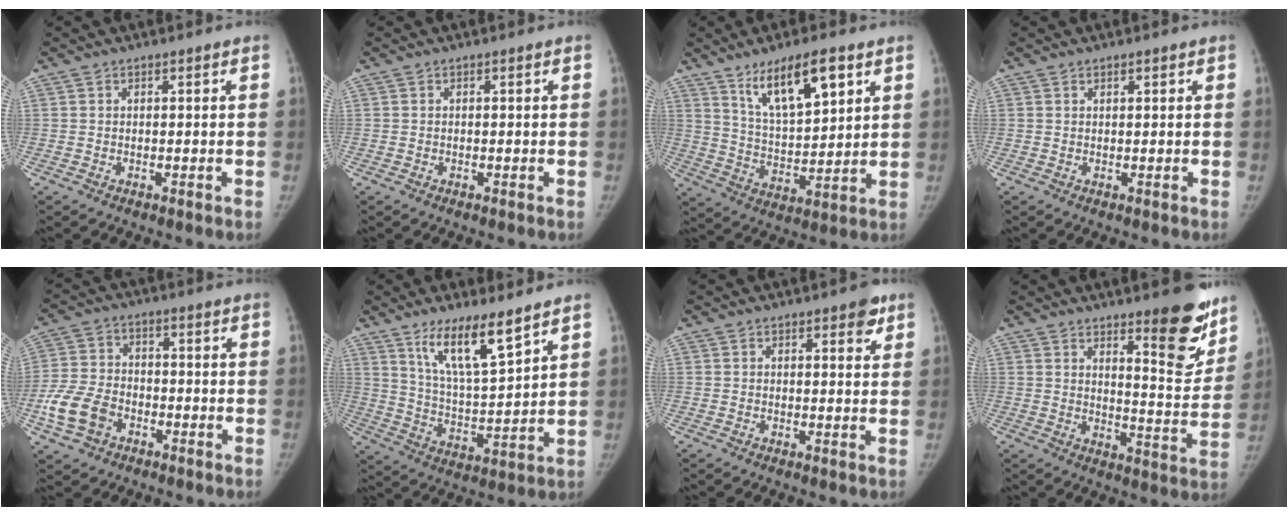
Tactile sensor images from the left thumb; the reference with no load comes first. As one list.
[{"total": 0.0}, {"total": 13.4, "force": [7.6, 4.5, 10.0], "torque": [-0.151, -0.040, 0.141]}, {"total": 0.9, "force": [0.6, 0.3, 0.5], "torque": [-0.007, -0.003, 0.010]}, {"total": 9.4, "force": [-4.0, 6.7, 5.4], "torque": [-0.110, 0.019, -0.076]}, {"total": 12.3, "force": [8.3, 2.4, 8.8], "torque": [-0.146, -0.059, 0.161]}, {"total": 3.4, "force": [2.0, 1.3, 2.4], "torque": [-0.017, -0.008, 0.021]}, {"total": 13.6, "force": [9.1, 3.4, 9.5], "torque": [-0.085, -0.073, 0.132]}]